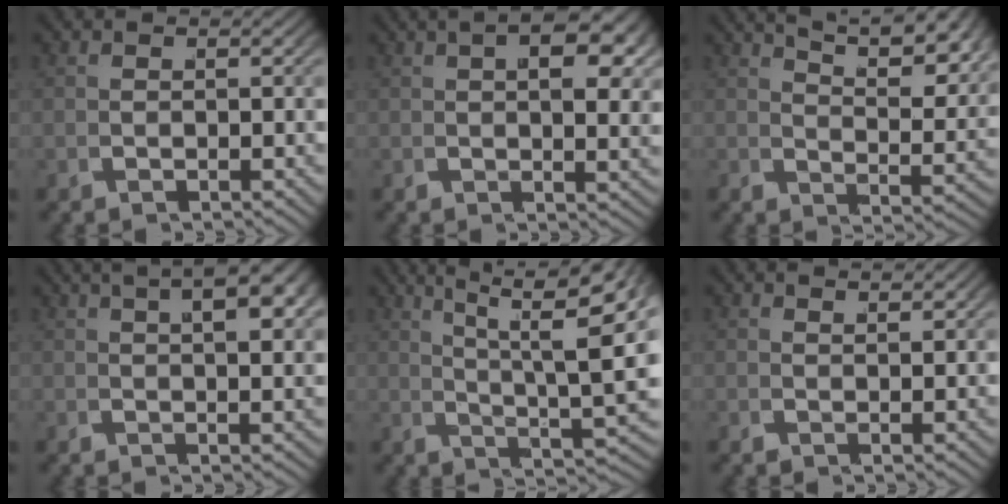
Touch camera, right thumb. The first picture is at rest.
{"total": 6.3, "force": [2.2, 2.7, 5.3], "torque": [-0.056, 0.015, 0.028]}
{"total": 8.0, "force": [6.3, 2.1, 4.4], "torque": [-0.049, 0.016, 0.100]}
{"total": 7.0, "force": [3.3, 2.7, 5.6], "torque": [-0.059, 0.025, 0.045]}
{"total": 9.7, "force": [2.3, 4.2, 8.4], "torque": [-0.098, -0.013, 0.037]}
{"total": 1.5, "force": [1.4, 0.0, 0.5], "torque": [-0.002, 0.005, 0.027]}